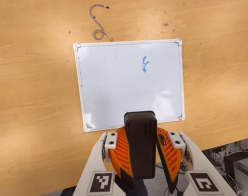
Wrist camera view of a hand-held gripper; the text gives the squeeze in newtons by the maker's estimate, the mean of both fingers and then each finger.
{"total": 10.2, "left": 10.2, "right": 10.2}